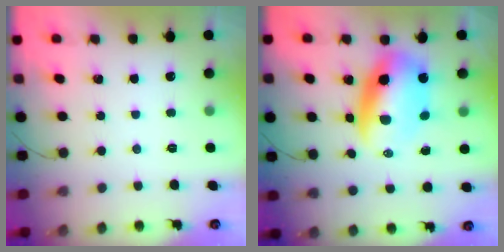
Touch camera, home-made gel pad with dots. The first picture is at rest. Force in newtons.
{"total": 12.2, "press": 11.7, "slide": 3.4}